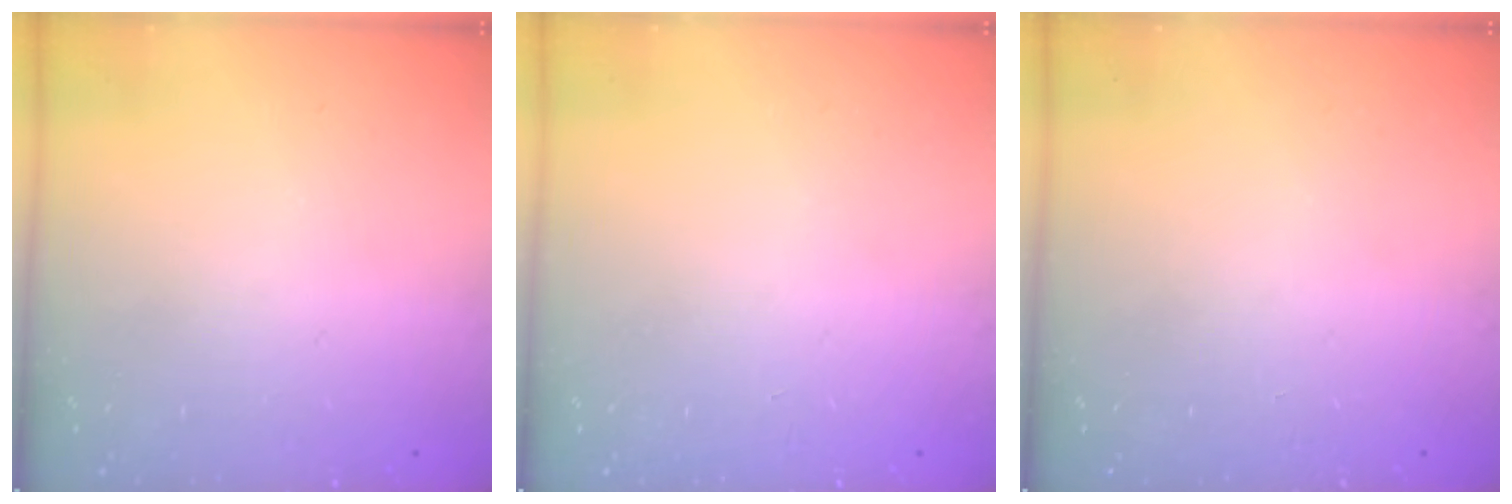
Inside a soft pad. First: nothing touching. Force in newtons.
{"total": 0.0}
{"total": 0.0}